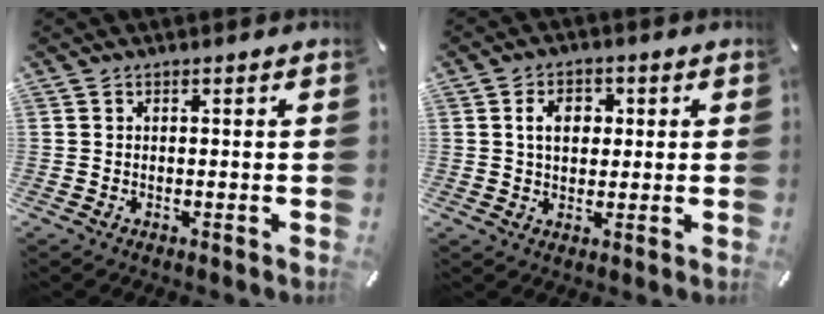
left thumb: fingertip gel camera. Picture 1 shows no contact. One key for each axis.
{"total": 6.1, "fx": 1.3, "fy": 4.5, "fz": 4.0, "tx": -0.062, "ty": 0.003, "tz": 0.015}